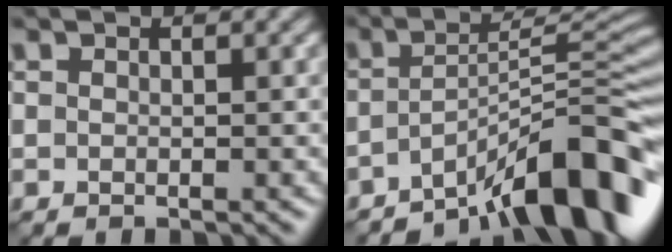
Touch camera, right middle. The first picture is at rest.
{"total": 9.2, "force": [-6.3, 1.2, 6.6], "torque": [-0.084, 0.014, -0.110]}